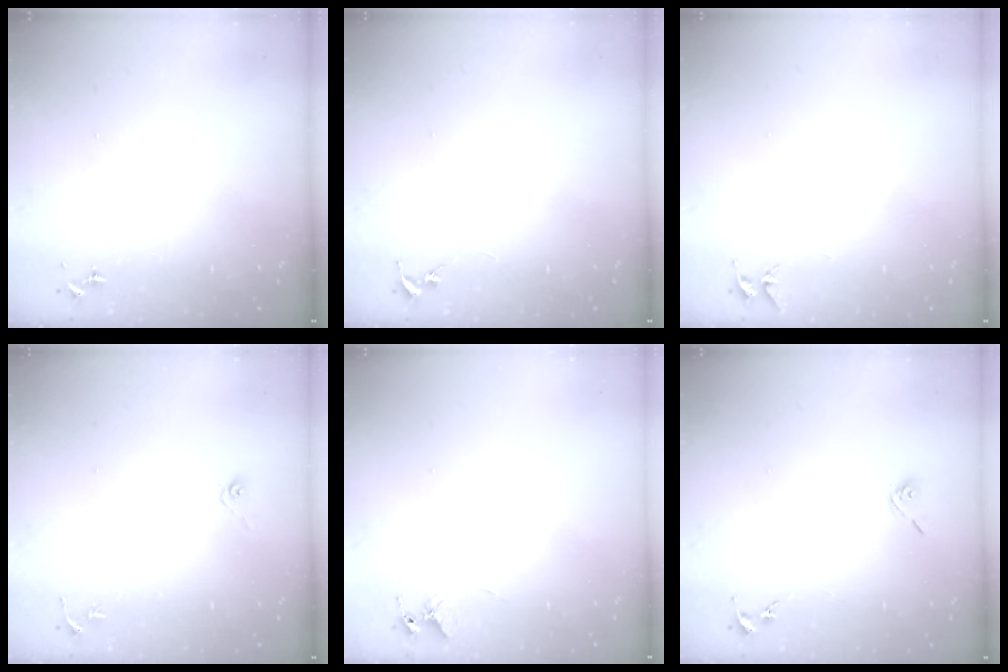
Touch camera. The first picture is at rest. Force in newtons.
{"total": 0.0}
{"total": 5.0, "press": 4.9, "slide": 0.5}
{"total": 3.6, "press": 2.9, "slide": 2.0}
{"total": 4.9, "press": 4.9, "slide": 0.3}
{"total": 5.3, "press": 4.9, "slide": 2.0}